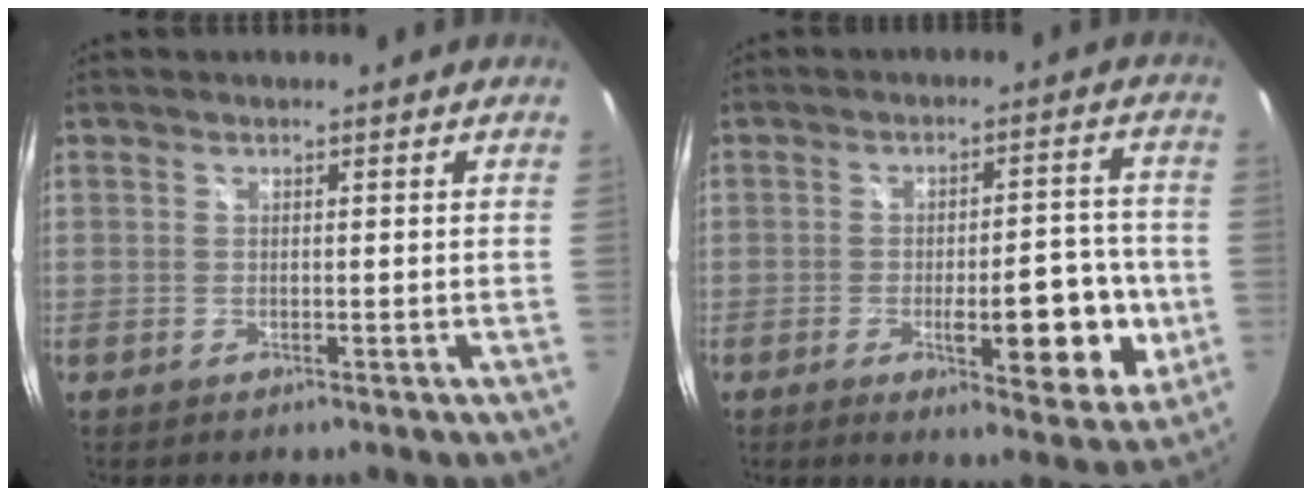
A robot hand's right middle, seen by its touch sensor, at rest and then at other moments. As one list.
[{"total": 12.7, "force": [-3.3, 4.1, 11.5], "torque": [-0.164, -0.010, -0.039]}]